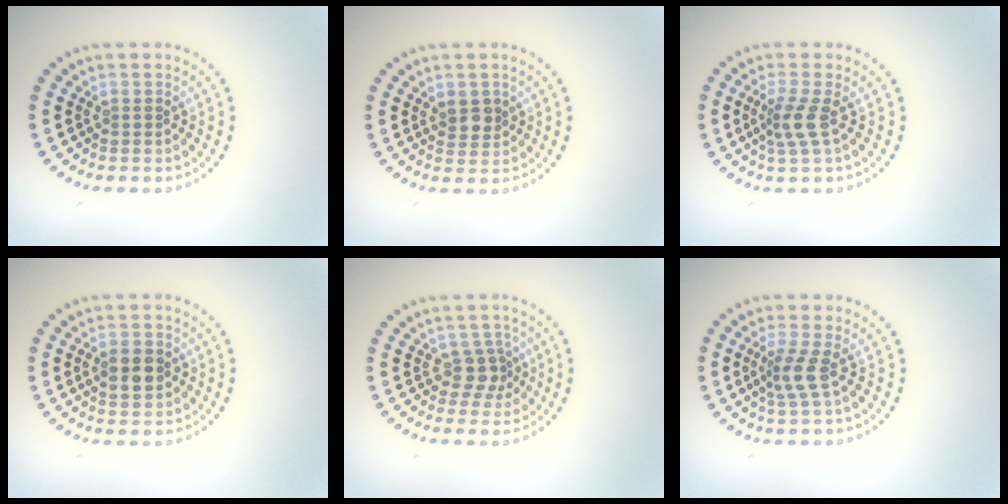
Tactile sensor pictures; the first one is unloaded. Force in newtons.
{"total": 1.9, "press": 1.7, "slide": 0.7}
{"total": 2.4, "press": 1.8, "slide": 1.6}
{"total": 3.7, "press": 3.7, "slide": 0.1}
{"total": 2.4, "press": 1.8, "slide": 1.6}
{"total": 2.4, "press": 1.8, "slide": 1.6}